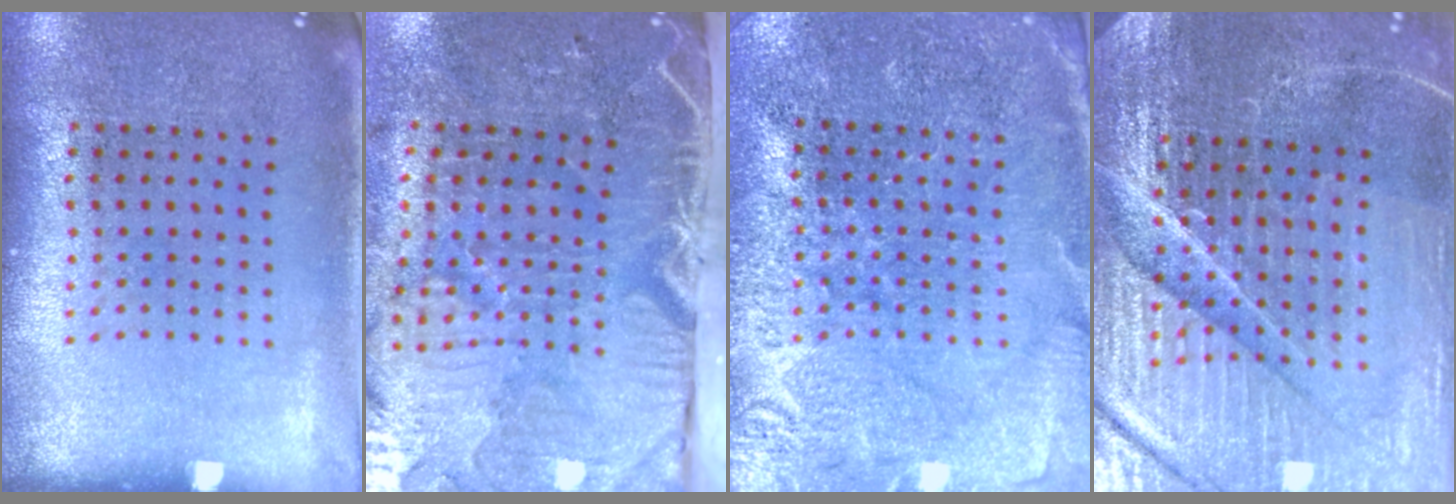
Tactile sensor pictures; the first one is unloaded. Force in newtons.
{"total": 5.4, "press": 4.4, "slide": 3.1}
{"total": 3.5, "press": 3.4, "slide": 0.6}
{"total": 6.0, "press": 5.4, "slide": 2.6}